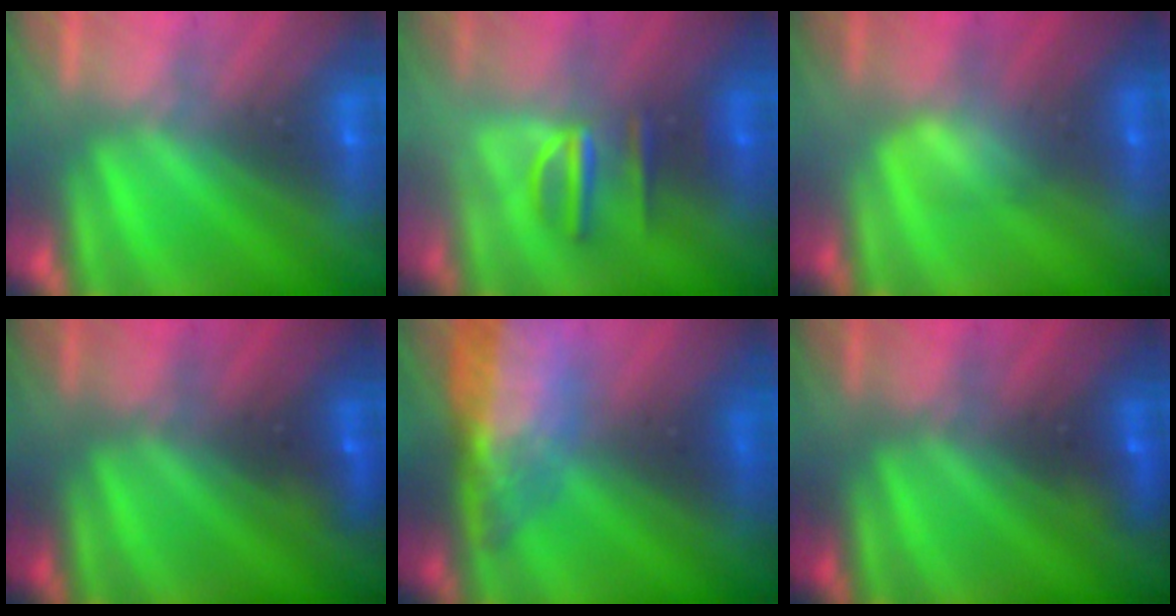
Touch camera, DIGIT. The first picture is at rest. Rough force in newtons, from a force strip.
{"total": 2.8}
{"total": 2.8}
{"total": 1.5}
{"total": 12.7}
{"total": 1.5}